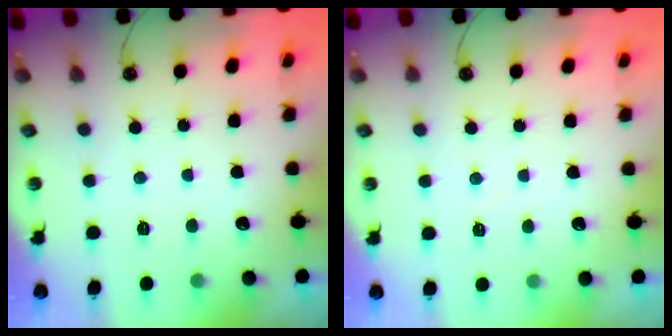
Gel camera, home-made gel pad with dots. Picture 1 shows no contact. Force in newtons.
{"total": 2.8, "press": 2.7, "slide": 0.5}